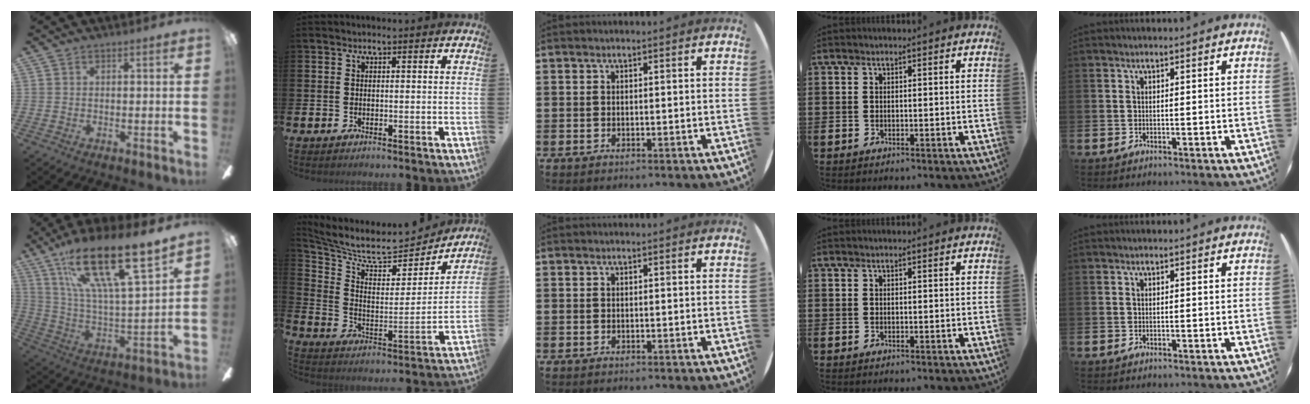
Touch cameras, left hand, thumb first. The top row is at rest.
{"thumb": {"total": 23.6, "force": [15.7, 5.2, 16.9], "torque": [-0.317, -0.093, 0.260]}, "index": {"total": 7.5, "force": [7.0, 1.7, 2.3], "torque": [-0.084, -0.062, 0.117]}}